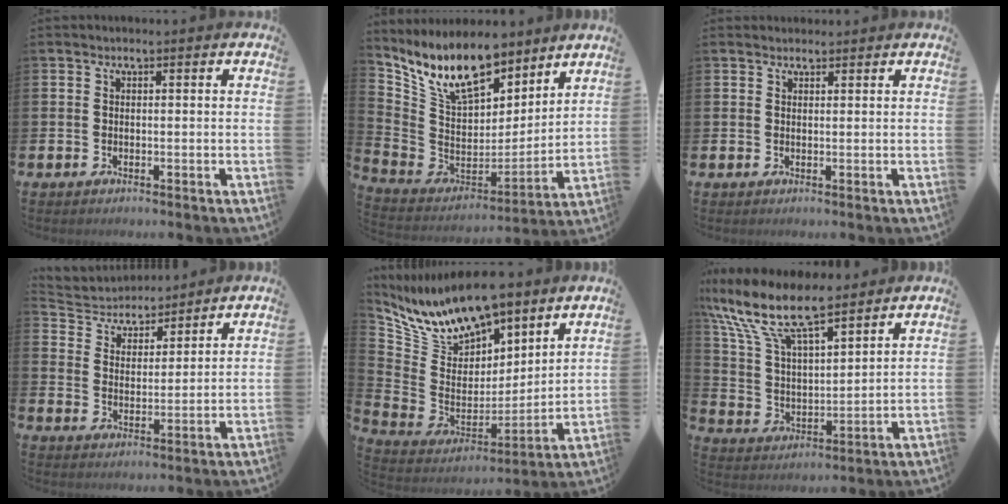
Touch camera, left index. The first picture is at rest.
{"total": 13.0, "force": [10.5, 5.5, 5.5], "torque": [-0.146, -0.053, 0.194]}
{"total": 1.3, "force": [1.2, 0.5, 0.1], "torque": [0.005, 0.002, 0.022]}
{"total": 4.5, "force": [4.2, 1.4, 0.0], "torque": [-0.030, -0.032, 0.072]}
{"total": 11.9, "force": [10.8, 3.9, 3.0], "torque": [-0.118, -0.065, 0.200]}
{"total": 11.5, "force": [9.4, 3.3, 5.7], "torque": [-0.155, -0.042, 0.168]}